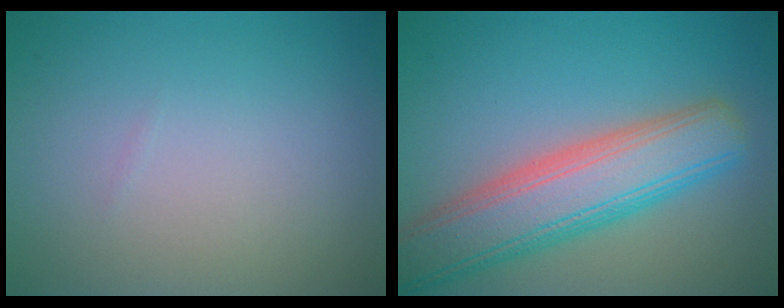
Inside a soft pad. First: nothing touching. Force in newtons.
{"total": 8.0, "press": 8.0, "slide": 0.4}